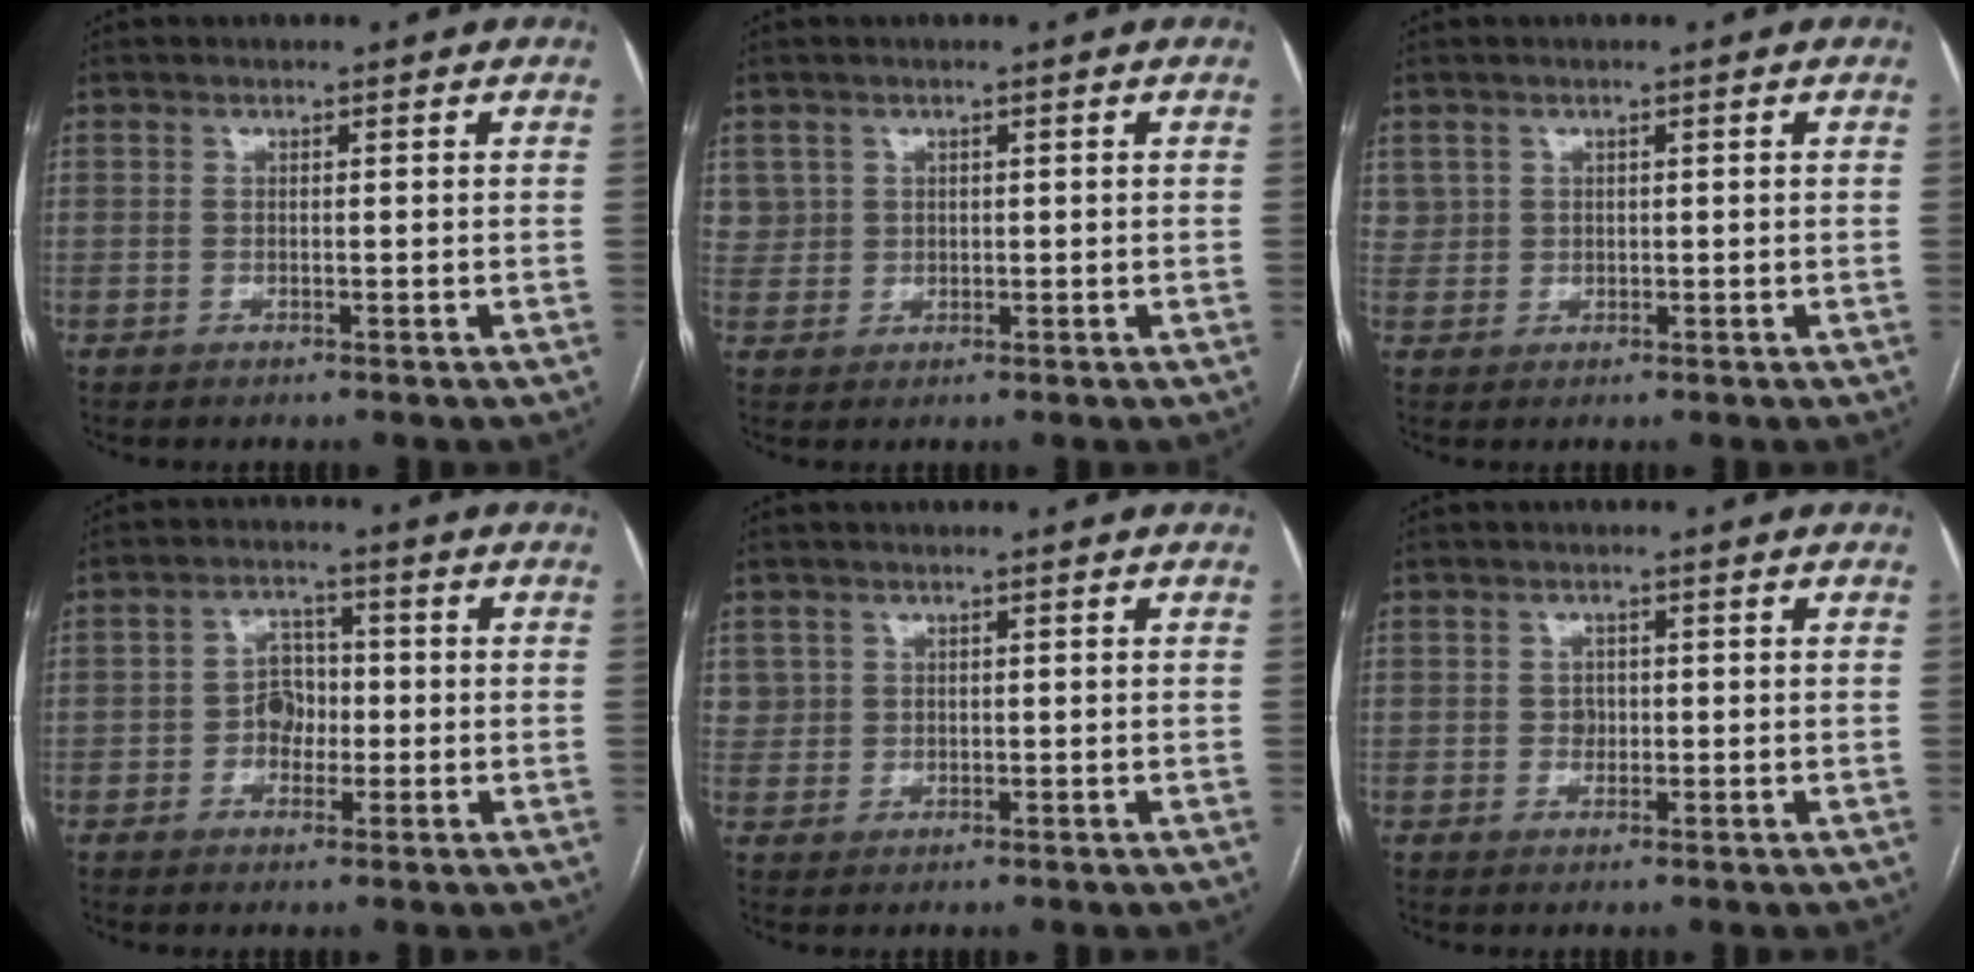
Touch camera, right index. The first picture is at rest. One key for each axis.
{"total": 3.1, "fx": 1.3, "fy": 2.8, "fz": -0.2, "tx": 0.020, "ty": 0.009, "tz": 0.023}
{"total": 2.2, "fx": 1.0, "fy": 1.9, "fz": 0.0, "tx": 0.015, "ty": 0.007, "tz": 0.013}
{"total": 4.5, "fx": -0.8, "fy": 3.5, "fz": 2.7, "tx": -0.045, "ty": 0.015, "tz": -0.016}
{"total": 2.3, "fx": 0.9, "fy": 2.2, "fz": -0.1, "tx": 0.018, "ty": 0.007, "tz": 0.012}
{"total": 1.5, "fx": -0.1, "fy": 1.3, "fz": 0.8, "tx": -0.011, "ty": 0.003, "tz": 0.000}